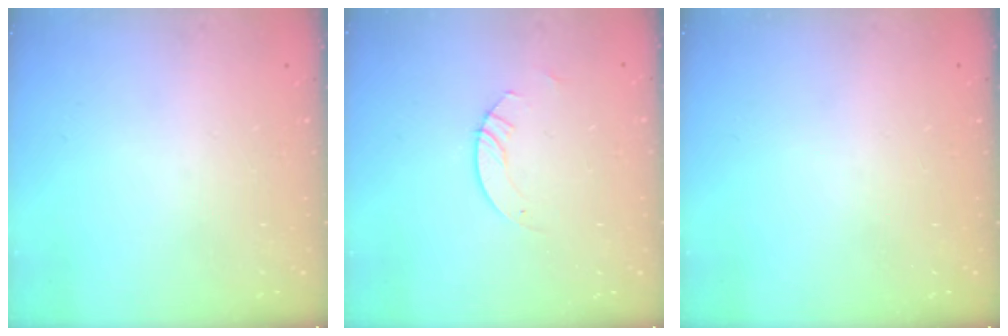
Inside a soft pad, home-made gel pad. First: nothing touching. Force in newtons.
{"total": 3.0, "press": 3.0, "slide": 0.3}
{"total": 0.0}